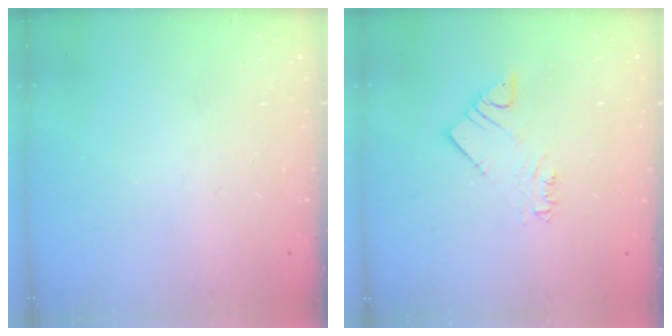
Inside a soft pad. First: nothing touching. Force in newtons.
{"total": 3.4, "press": 3.4, "slide": 0.2}